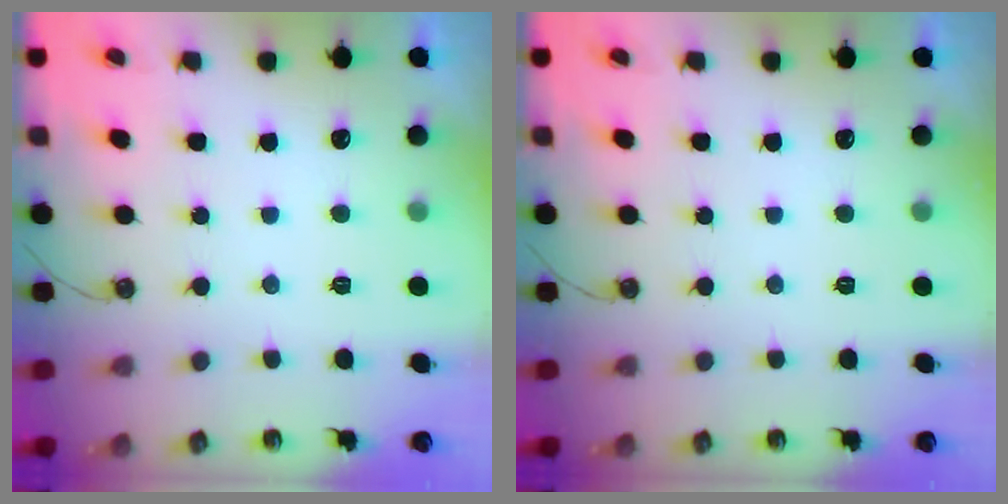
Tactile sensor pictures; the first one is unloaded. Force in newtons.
{"total": 0.0}